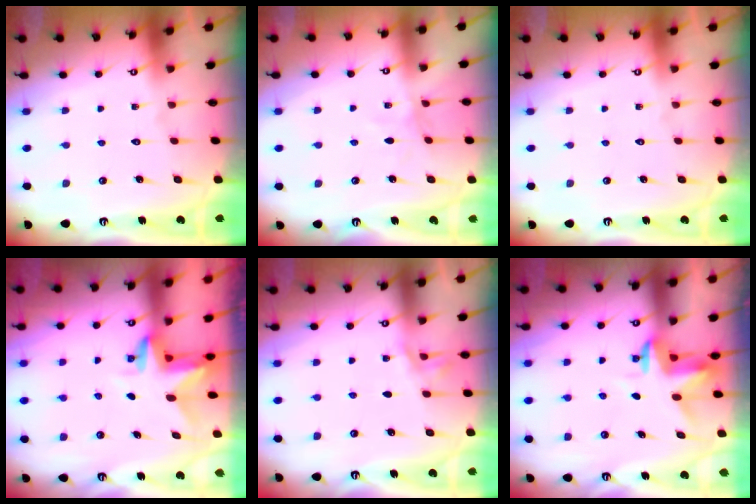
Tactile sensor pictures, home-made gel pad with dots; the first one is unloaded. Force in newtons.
{"total": 3.0, "press": 3.0, "slide": 0.4}
{"total": 0.0}
{"total": 3.0, "press": 3.0, "slide": 0.2}
{"total": 3.5, "press": 2.7, "slide": 2.2}
{"total": 3.4, "press": 3.4, "slide": 0.2}